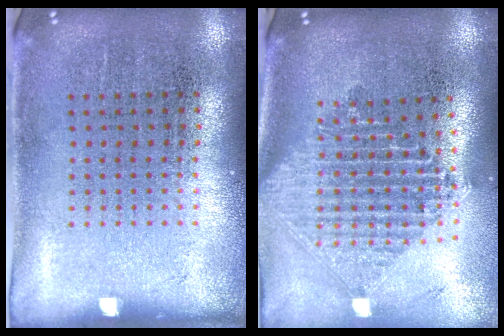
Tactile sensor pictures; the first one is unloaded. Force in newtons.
{"total": 2.4, "press": 1.9, "slide": 1.5}